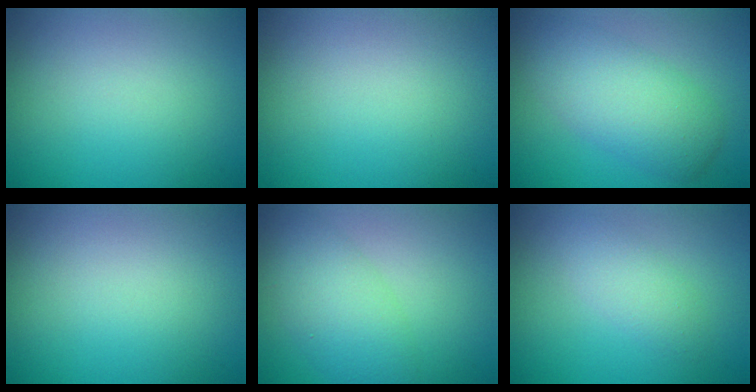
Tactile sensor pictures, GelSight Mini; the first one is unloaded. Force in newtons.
{"total": 0.0}
{"total": 5.4, "press": 5.4, "slide": 0.1}
{"total": 0.0}
{"total": 4.7, "press": 4.7, "slide": 0.1}
{"total": 2.1, "press": 2.1, "slide": 0.1}